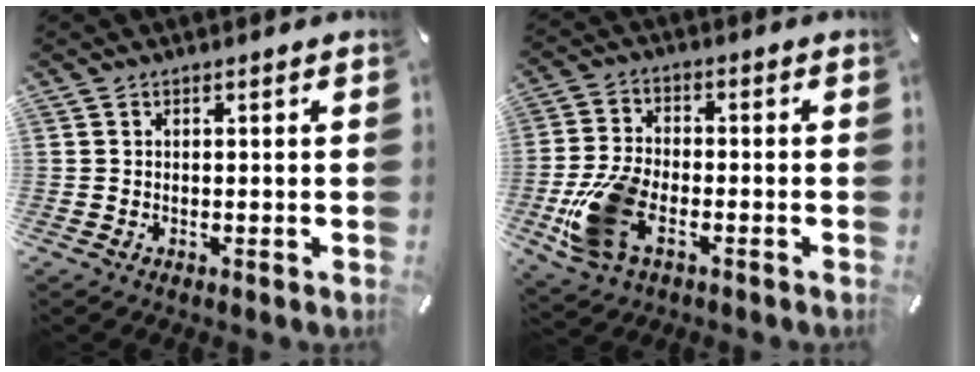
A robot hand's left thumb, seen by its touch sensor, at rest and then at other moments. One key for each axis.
{"total": 13.1, "fx": -4.9, "fy": 7.6, "fz": 9.4, "tx": -0.206, "ty": 0.007, "tz": -0.086}